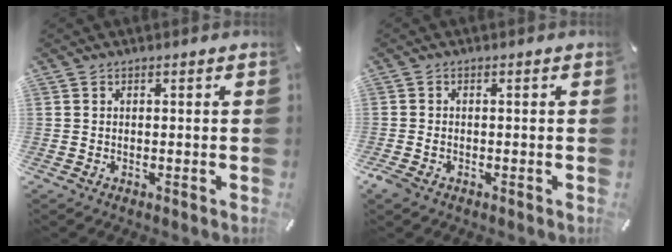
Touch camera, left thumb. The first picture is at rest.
{"total": 1.4, "force": [-0.9, 0.9, 0.6], "torque": [-0.019, 0.000, -0.020]}